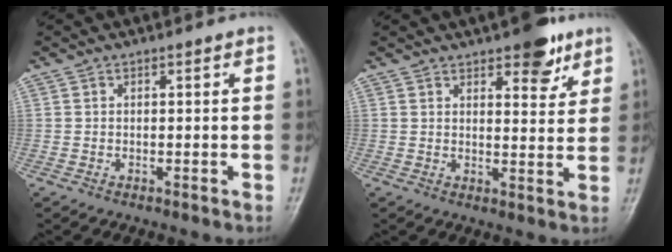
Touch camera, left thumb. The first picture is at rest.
{"total": 7.6, "force": [5.0, 3.0, 4.9], "torque": [-0.038, -0.027, 0.064]}